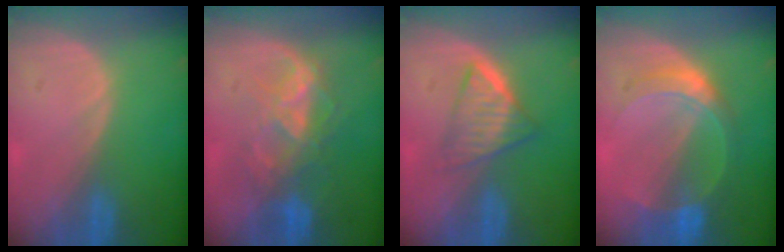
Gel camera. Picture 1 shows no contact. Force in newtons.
{"total": 7.8, "press": 7.1, "slide": 3.1}
{"total": 6.4, "press": 5.4, "slide": 3.4}
{"total": 6.3, "press": 6.3, "slide": 0.1}